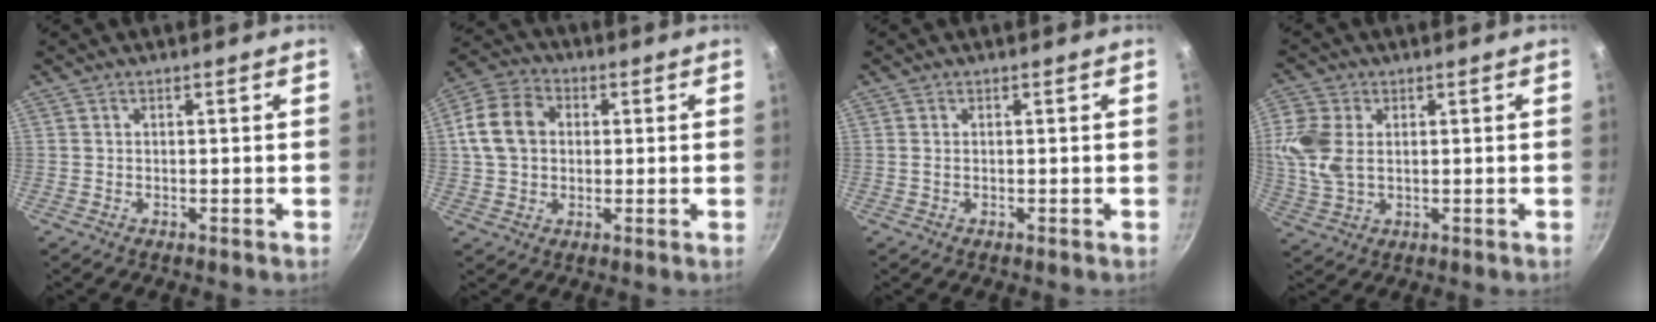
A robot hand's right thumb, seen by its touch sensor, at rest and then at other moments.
{"total": 10.8, "force": [1.4, 8.4, 6.7], "torque": [-0.104, 0.017, 0.011]}
{"total": 0.6, "force": [0.1, 0.3, 0.5], "torque": [-0.011, 0.000, 0.001]}
{"total": 8.8, "force": [1.3, 6.0, 6.4], "torque": [-0.137, -0.001, 0.028]}